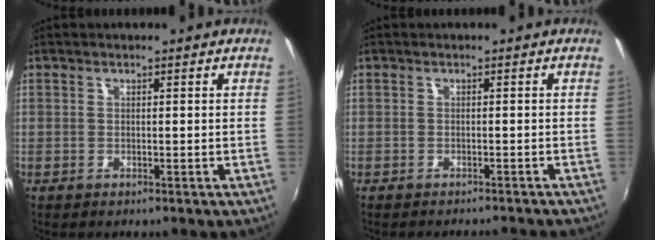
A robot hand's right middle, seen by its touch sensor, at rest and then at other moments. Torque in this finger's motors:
{"motor_torque": [-0.02, -0.26, -0.01, 0.00]}